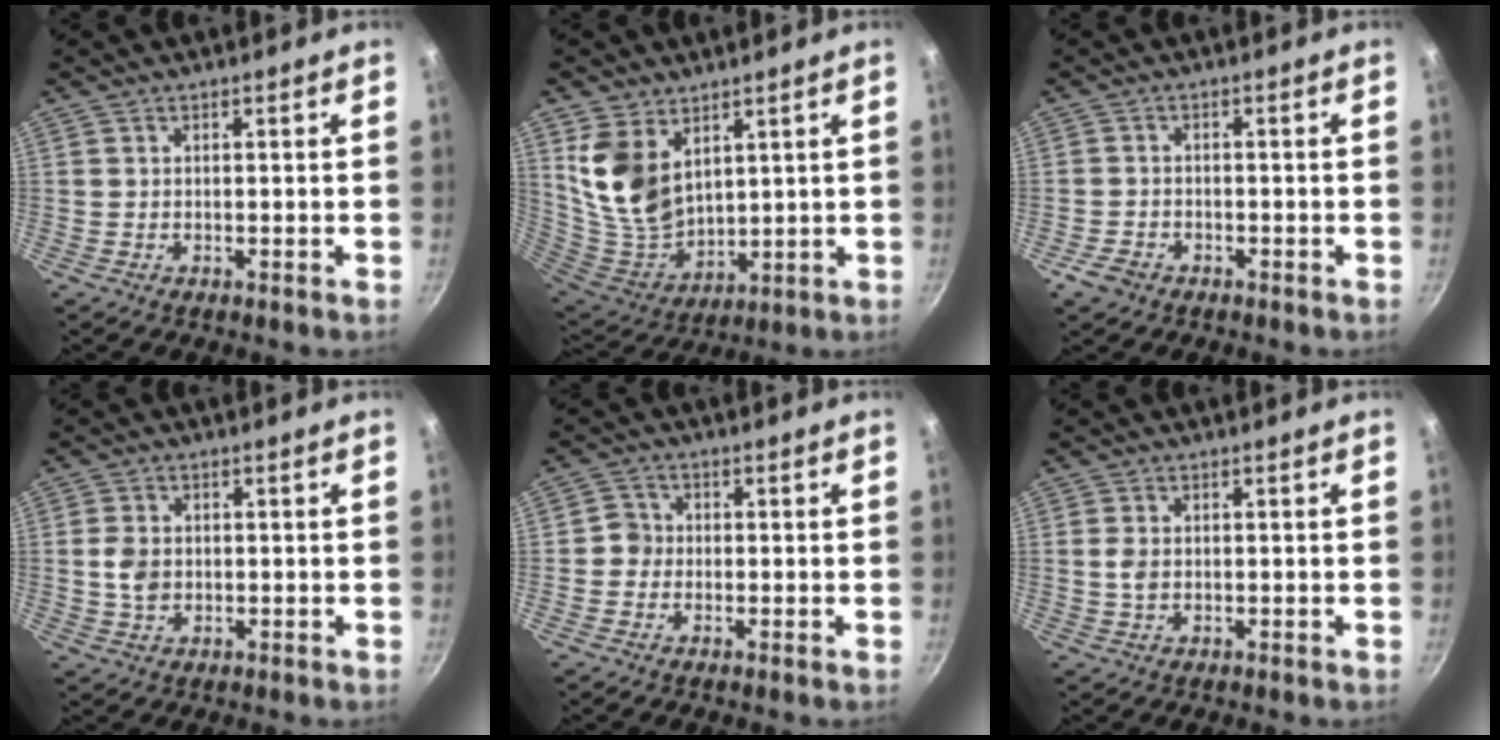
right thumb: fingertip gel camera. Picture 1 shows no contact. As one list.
[{"total": 13.2, "force": [6.0, 8.6, 8.1], "torque": [-0.141, -0.052, 0.133]}, {"total": 3.3, "force": [-2.1, 2.3, 1.3], "torque": [-0.028, 0.020, -0.034]}, {"total": 4.4, "force": [0.0, 3.4, 2.8], "torque": [-0.045, 0.002, -0.001]}, {"total": 3.0, "force": [-0.5, 2.8, 0.8], "torque": [0.008, 0.008, -0.019]}, {"total": 2.4, "force": [0.1, 1.7, 1.7], "torque": [-0.031, 0.000, 0.001]}]